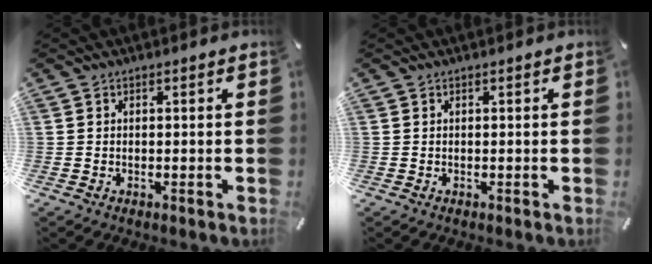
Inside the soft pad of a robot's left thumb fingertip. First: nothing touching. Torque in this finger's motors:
{"motor_torque": [-0.13, -0.13, 0.05, -0.06, 0.00]}